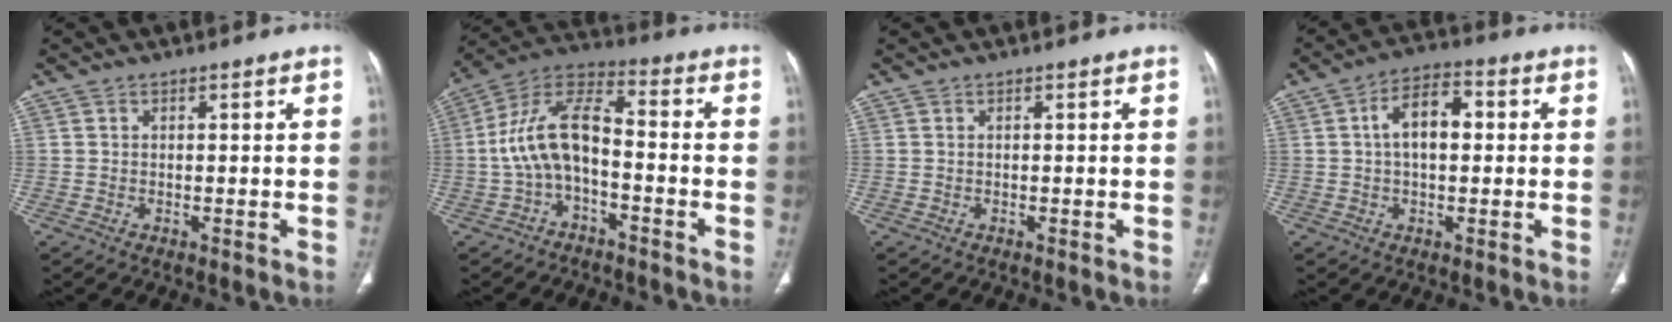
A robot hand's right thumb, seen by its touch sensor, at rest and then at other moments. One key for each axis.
{"total": 11.8, "fx": -2.6, "fy": 5.9, "fz": 9.9, "tx": -0.191, "ty": 0.055, "tz": -0.058}
{"total": 0.0}
{"total": 8.5, "fx": 1.0, "fy": 4.8, "fz": 6.9, "tx": -0.109, "ty": 0.024, "tz": 0.011}